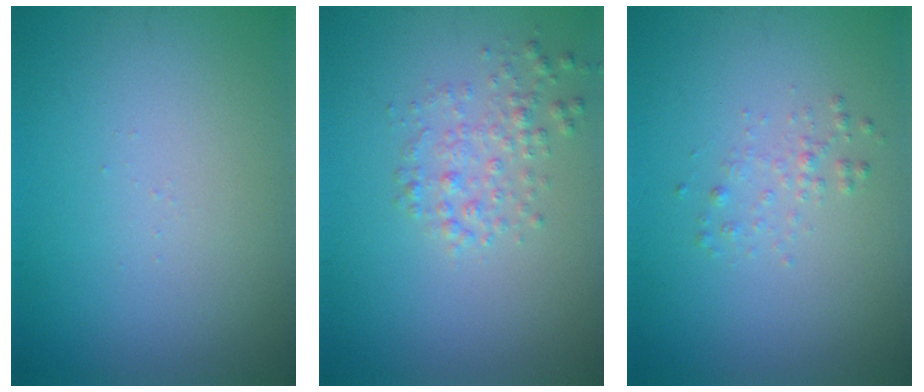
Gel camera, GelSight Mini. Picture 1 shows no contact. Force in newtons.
{"total": 2.1, "press": 2.1, "slide": 0.1}
{"total": 1.1, "press": 1.1, "slide": 0.0}